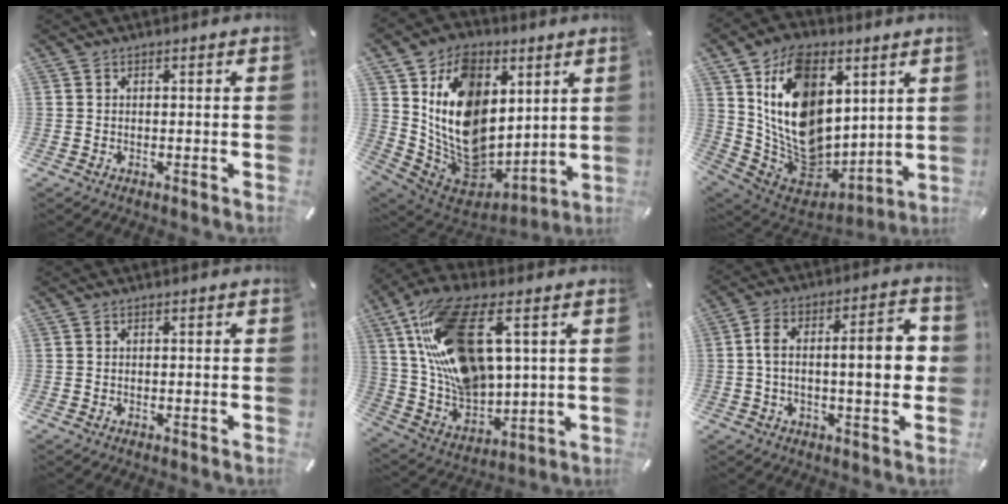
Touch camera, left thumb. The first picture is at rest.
{"total": 18.0, "force": [3.0, 14.7, 10.0], "torque": [-0.197, -0.039, 0.061]}
{"total": 18.7, "force": [5.3, 14.0, 11.2], "torque": [-0.213, -0.044, 0.104]}
{"total": 0.0}
{"total": 21.1, "force": [7.9, 11.5, 15.8], "torque": [-0.335, -0.017, 0.144]}
{"total": 12.3, "force": [-0.2, 4.6, 11.4], "torque": [-0.174, 0.008, -0.008]}